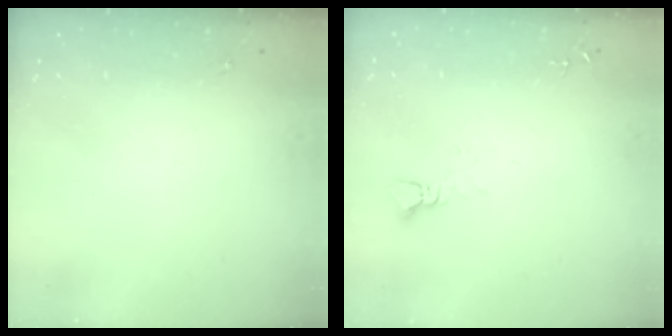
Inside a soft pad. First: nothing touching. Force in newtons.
{"total": 2.4, "press": 2.4, "slide": 0.1}